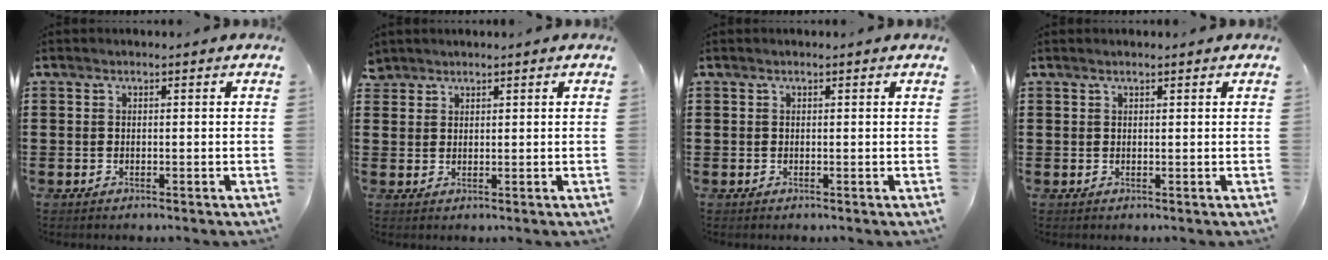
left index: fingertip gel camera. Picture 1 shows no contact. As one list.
[{"total": 1.9, "force": [1.7, 1.0, 0.0], "torque": [-0.005, 0.004, 0.034]}, {"total": 0.0}, {"total": 0.7, "force": [0.5, 0.1, 0.4], "torque": [-0.008, 0.000, 0.010]}]